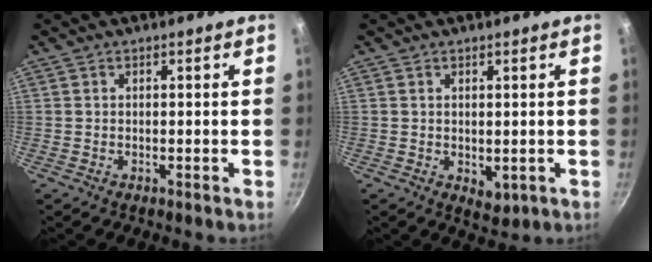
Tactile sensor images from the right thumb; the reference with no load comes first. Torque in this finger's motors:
{"motor_torque": [-0.11, 0.02, 0.04, 0.17, 0.06]}